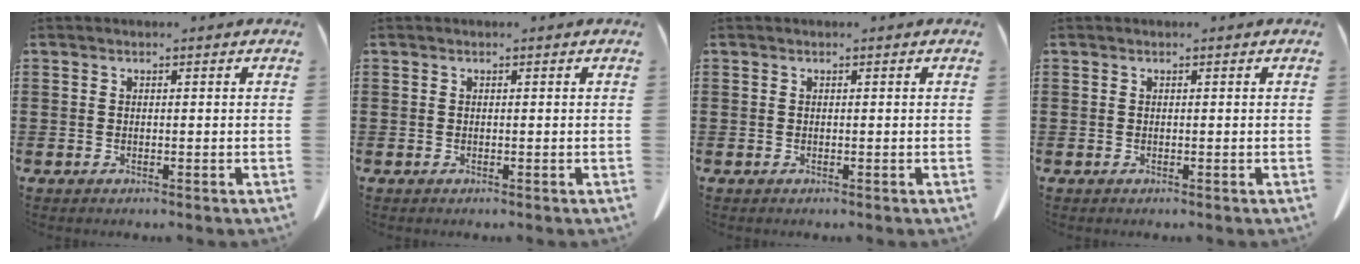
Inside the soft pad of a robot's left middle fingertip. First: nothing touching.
{"total": 0.0}
{"total": 0.0}
{"total": 0.0}